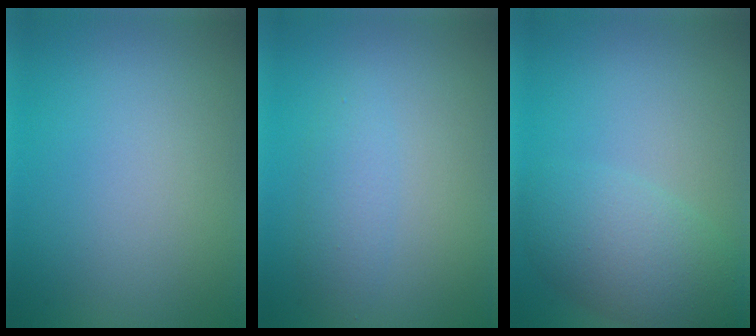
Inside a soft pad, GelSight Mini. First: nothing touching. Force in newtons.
{"total": 2.1, "press": 2.0, "slide": 0.2}
{"total": 5.0, "press": 5.0, "slide": 0.4}